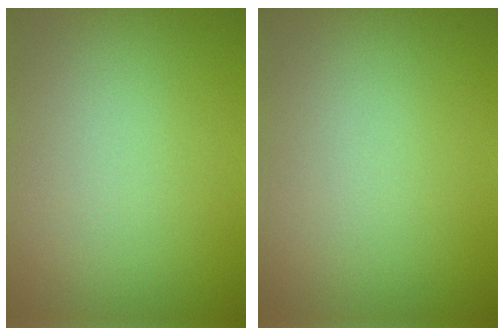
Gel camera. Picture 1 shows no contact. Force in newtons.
{"total": 0.0}